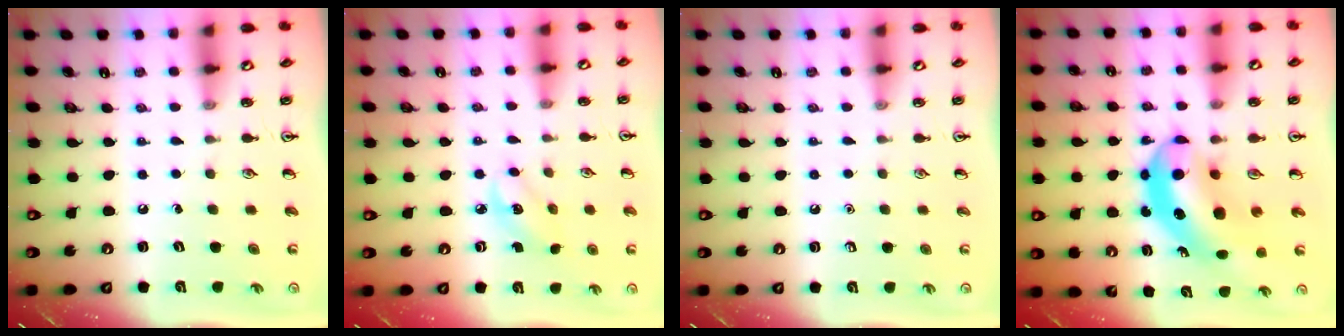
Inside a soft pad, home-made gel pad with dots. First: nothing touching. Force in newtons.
{"total": 2.8, "press": 2.7, "slide": 0.8}
{"total": 0.0}
{"total": 9.9, "press": 9.4, "slide": 3.1}